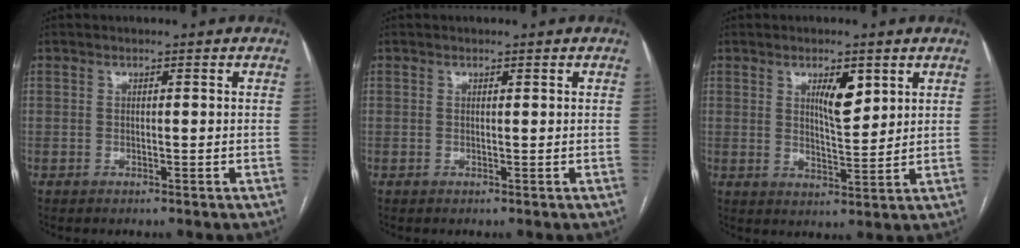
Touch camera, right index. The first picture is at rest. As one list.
[{"total": 0.0}, {"total": 5.4, "force": [2.5, 1.6, 4.5], "torque": [-0.080, -0.002, 0.047]}]